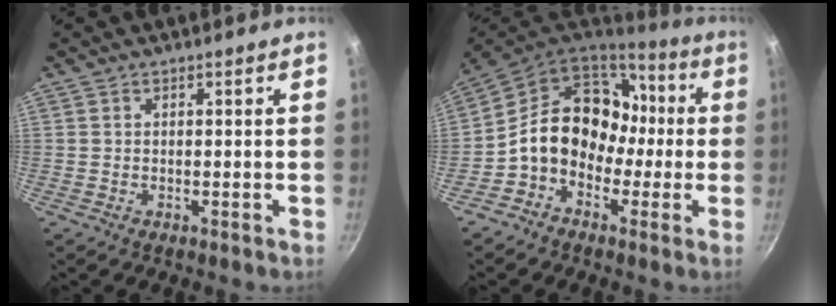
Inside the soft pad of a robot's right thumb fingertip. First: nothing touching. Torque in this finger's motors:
{"motor_torque": [-0.34, 1.83, 1.47, -0.77, 0.17]}